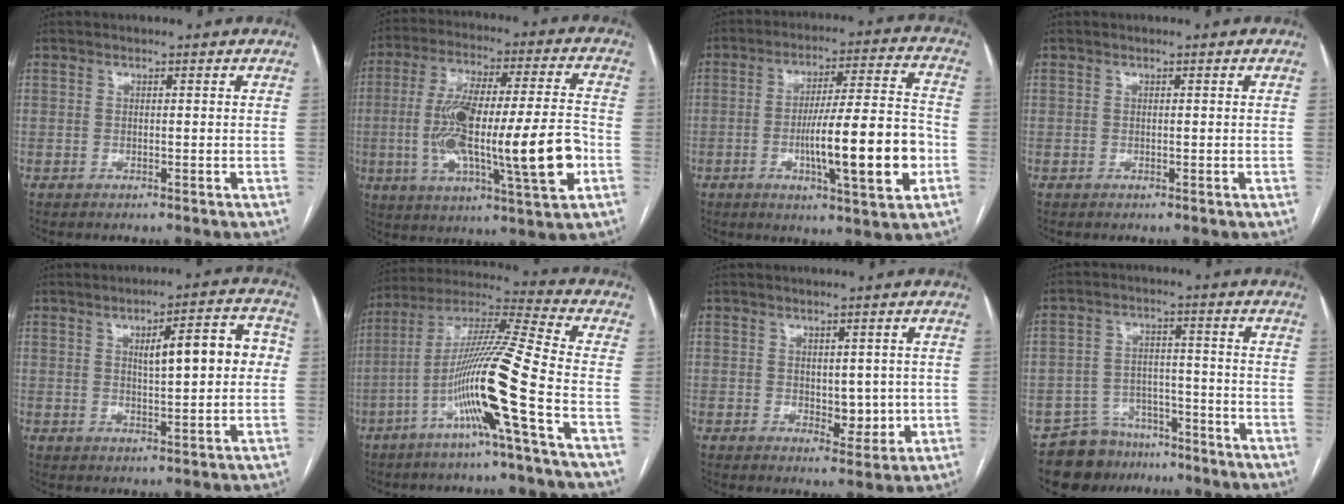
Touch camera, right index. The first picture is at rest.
{"total": 21.2, "force": [-4.0, 2.8, 20.6], "torque": [-0.345, 0.003, -0.057]}
{"total": 16.1, "force": [-4.0, 1.4, 15.5], "torque": [-0.248, 0.004, -0.056]}
{"total": 0.0}
{"total": 8.8, "force": [1.4, 2.0, 8.4], "torque": [-0.117, 0.025, 0.022]}
{"total": 15.3, "force": [-5.6, -1.9, 14.1], "torque": [-0.270, 0.000, -0.110]}
{"total": 4.5, "force": [0.1, 2.7, 3.6], "torque": [-0.041, -0.002, 0.013]}
{"total": 8.7, "force": [-7.1, 4.9, 0.5], "torque": [-0.001, 0.027, -0.114]}